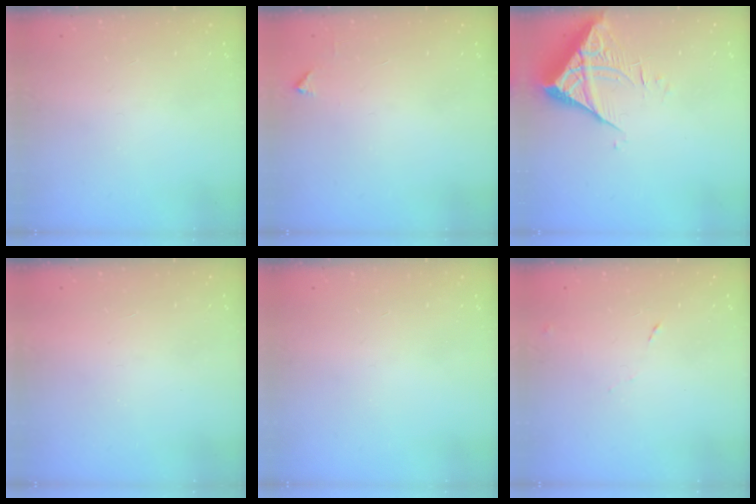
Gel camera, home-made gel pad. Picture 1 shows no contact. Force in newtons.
{"total": 2.1, "press": 2.1, "slide": 0.3}
{"total": 6.6, "press": 6.6, "slide": 0.8}
{"total": 1.7, "press": 1.6, "slide": 0.1}
{"total": 0.0}
{"total": 4.1, "press": 4.1, "slide": 0.7}